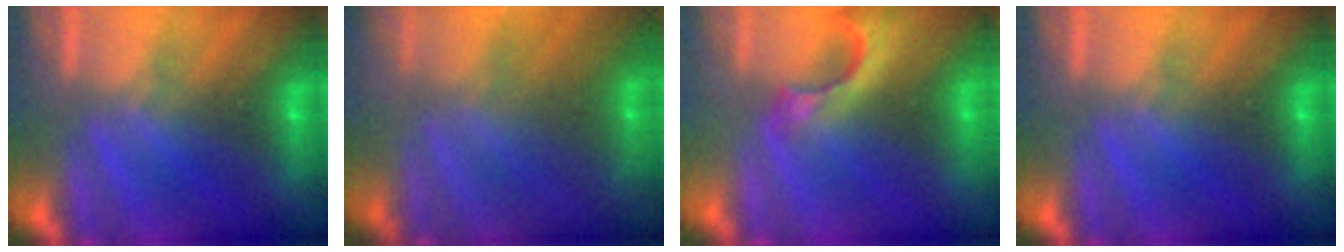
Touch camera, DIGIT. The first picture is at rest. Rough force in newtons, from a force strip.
{"total": 1.5}
{"total": 4.4}
{"total": 0.0}